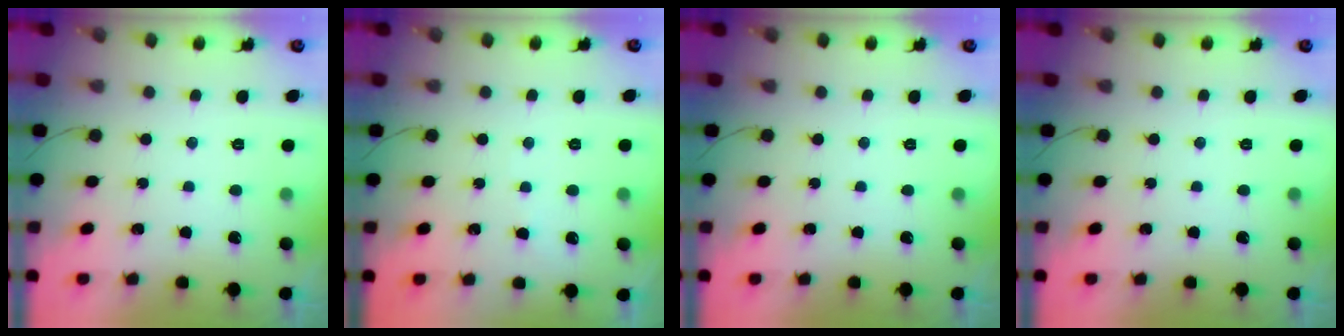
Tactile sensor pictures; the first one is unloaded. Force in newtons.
{"total": 2.5, "press": 2.5, "slide": 0.3}
{"total": 0.0}
{"total": 0.0}